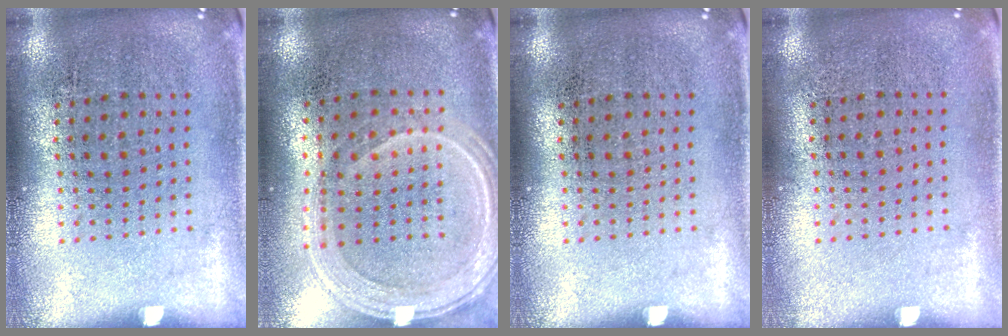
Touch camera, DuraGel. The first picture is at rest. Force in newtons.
{"total": 1.2, "press": 1.2, "slide": 0.2}
{"total": 0.0}
{"total": 0.0}